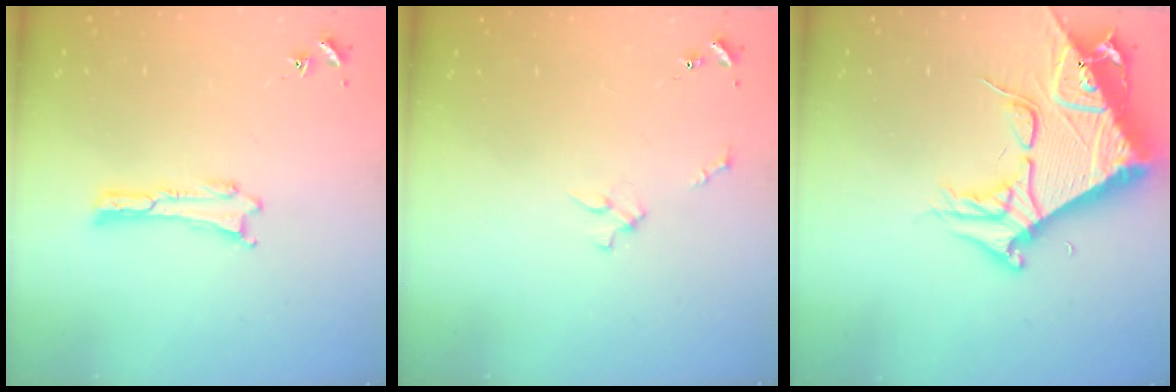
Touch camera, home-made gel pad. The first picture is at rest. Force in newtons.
{"total": 2.3, "press": 2.2, "slide": 0.3}
{"total": 11.2, "press": 11.1, "slide": 1.1}